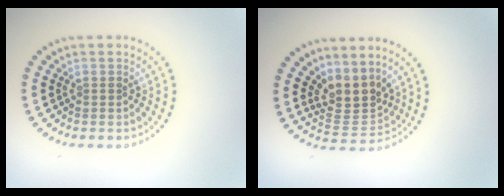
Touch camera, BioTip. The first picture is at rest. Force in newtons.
{"total": 3.5, "press": 2.6, "slide": 2.3}